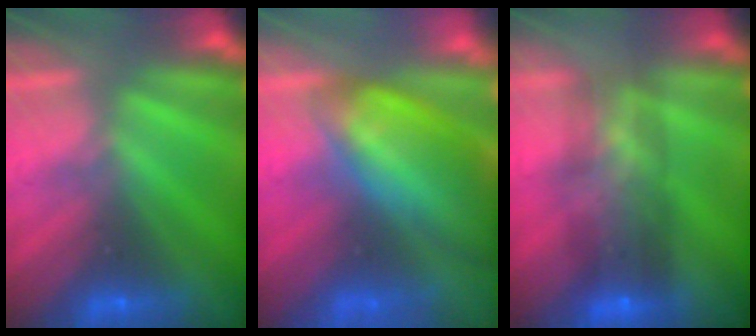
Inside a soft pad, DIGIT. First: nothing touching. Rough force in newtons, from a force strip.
{"total": 9.7}
{"total": 7.0}